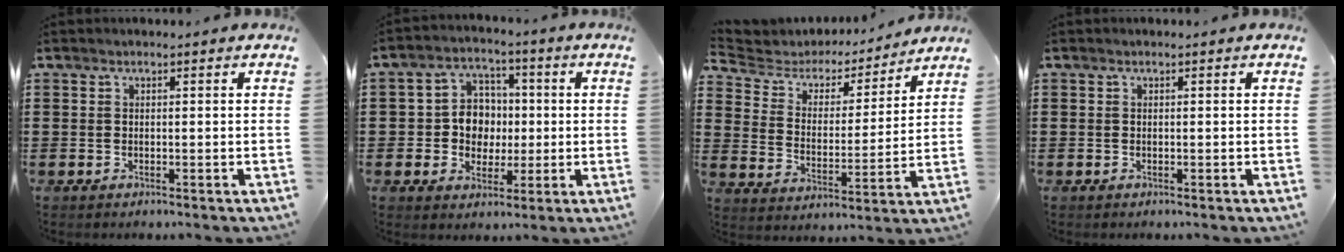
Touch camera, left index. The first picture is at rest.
{"total": 7.0, "force": [0.0, 6.4, 2.8], "torque": [-0.059, 0.016, -0.003]}
{"total": 4.1, "force": [3.4, 2.1, 0.7], "torque": [-0.043, -0.025, 0.049]}
{"total": 0.0}